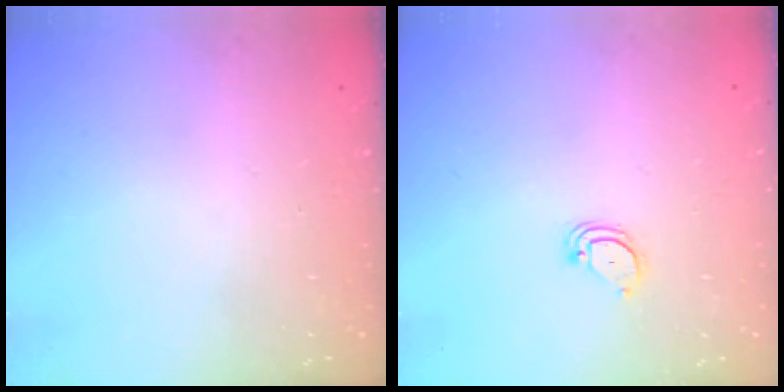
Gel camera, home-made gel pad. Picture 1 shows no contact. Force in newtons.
{"total": 3.0, "press": 3.0, "slide": 0.2}